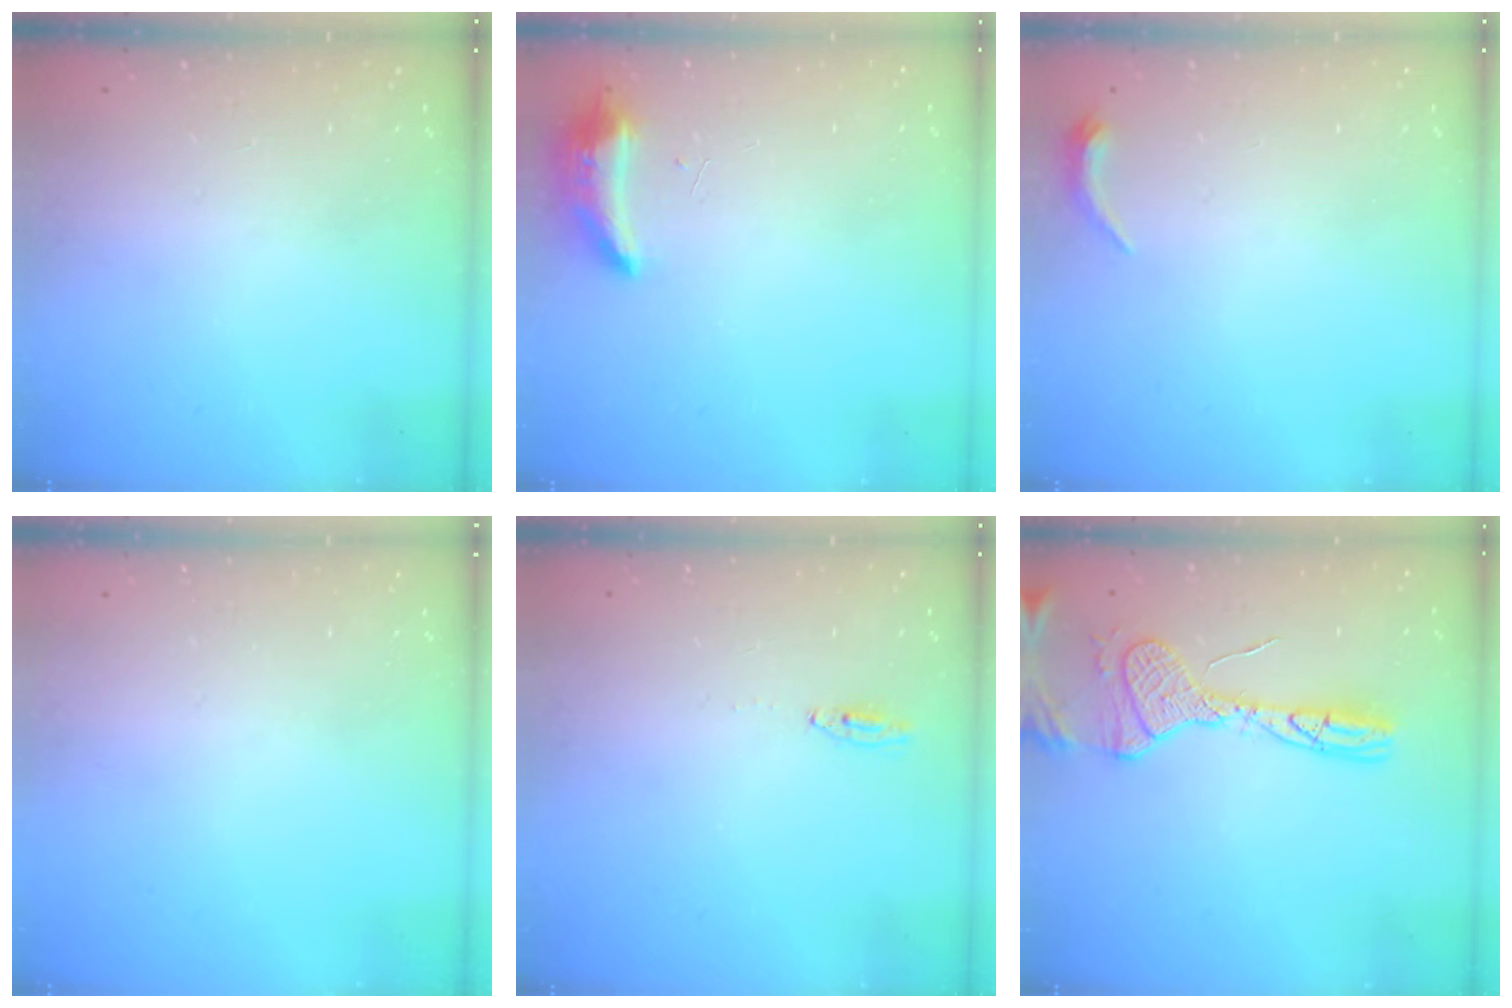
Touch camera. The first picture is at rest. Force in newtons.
{"total": 8.5, "press": 8.3, "slide": 2.0}
{"total": 4.8, "press": 4.7, "slide": 0.9}
{"total": 0.0}
{"total": 2.0, "press": 2.0, "slide": 0.2}
{"total": 14.2, "press": 14.2, "slide": 1.3}